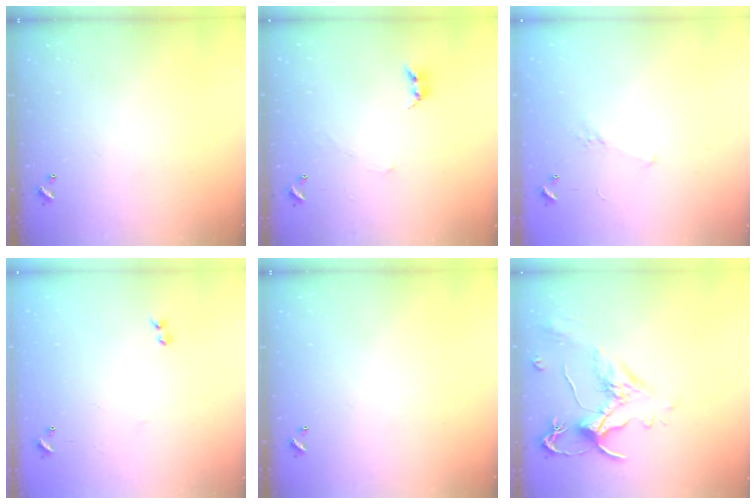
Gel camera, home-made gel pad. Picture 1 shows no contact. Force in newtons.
{"total": 2.4, "press": 2.3, "slide": 0.4}
{"total": 2.8, "press": 2.6, "slide": 1.1}
{"total": 7.7, "press": 7.6, "slide": 0.7}
{"total": 0.0}
{"total": 1.6, "press": 1.1, "slide": 1.1}